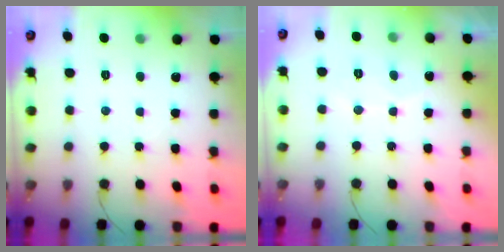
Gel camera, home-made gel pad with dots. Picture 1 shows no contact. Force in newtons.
{"total": 4.5, "press": 4.5, "slide": 0.3}